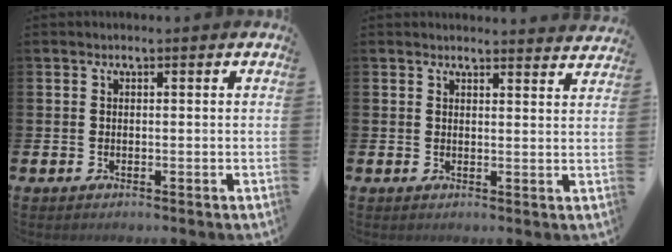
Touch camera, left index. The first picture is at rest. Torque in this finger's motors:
{"motor_torque": [0.86, -1.28, 0.14, 0.00]}